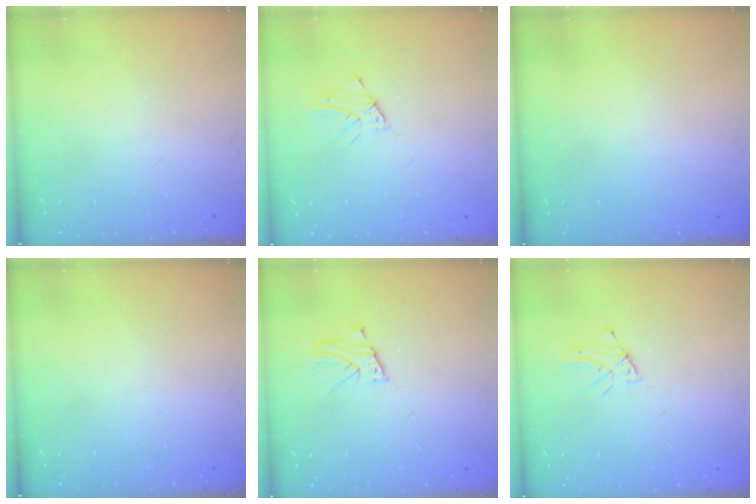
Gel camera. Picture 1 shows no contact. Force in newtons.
{"total": 1.5, "press": 1.5, "slide": 0.0}
{"total": 0.5, "press": 0.5, "slide": 0.1}
{"total": 0.0}
{"total": 2.8, "press": 2.8, "slide": 0.2}
{"total": 1.6, "press": 1.6, "slide": 0.1}